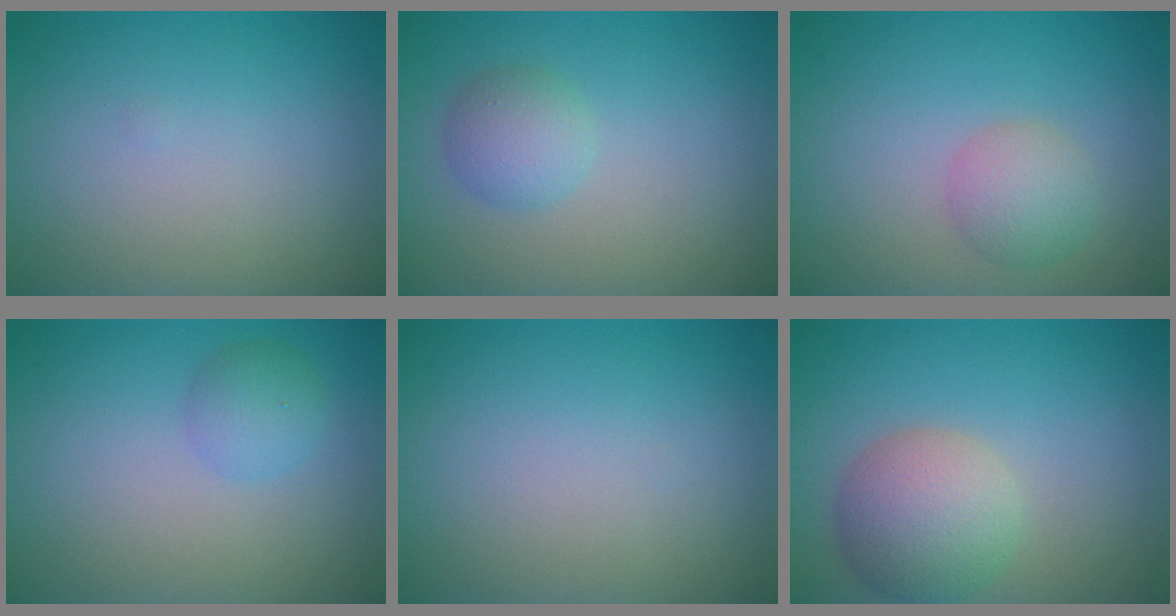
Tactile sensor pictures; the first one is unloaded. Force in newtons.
{"total": 2.5, "press": 2.5, "slide": 0.1}
{"total": 2.7, "press": 2.7, "slide": 0.1}
{"total": 2.0, "press": 2.0, "slide": 0.1}
{"total": 0.0}
{"total": 5.5, "press": 5.5, "slide": 0.5}